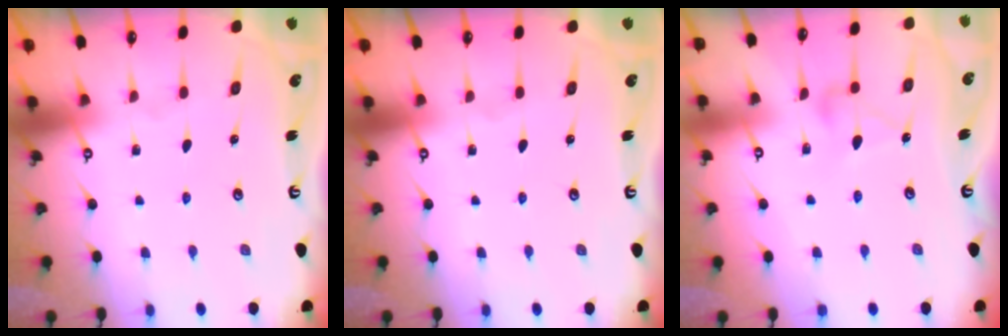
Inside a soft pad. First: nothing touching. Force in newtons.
{"total": 0.0}
{"total": 7.8, "press": 7.8, "slide": 0.4}